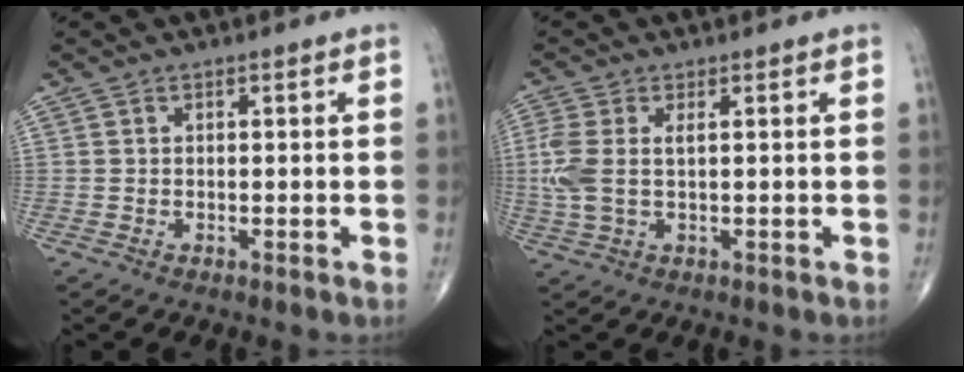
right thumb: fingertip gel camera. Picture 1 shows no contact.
{"total": 6.1, "force": [0.7, 2.9, 5.3], "torque": [-0.157, 0.006, 0.018]}